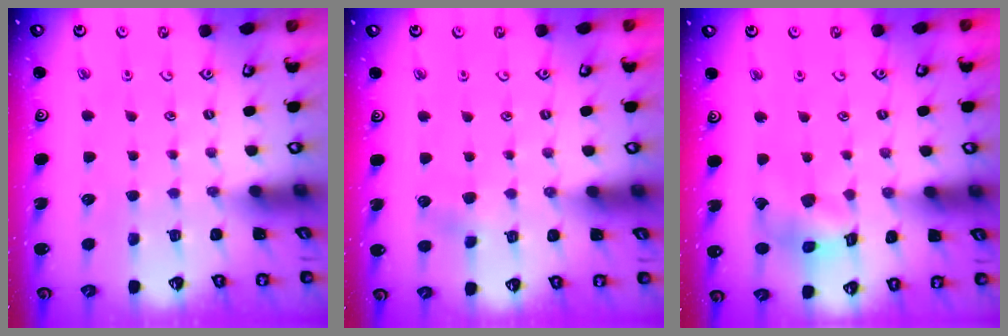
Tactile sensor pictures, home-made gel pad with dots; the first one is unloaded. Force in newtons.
{"total": 2.2, "press": 2.2, "slide": 0.3}
{"total": 11.8, "press": 11.7, "slide": 1.4}